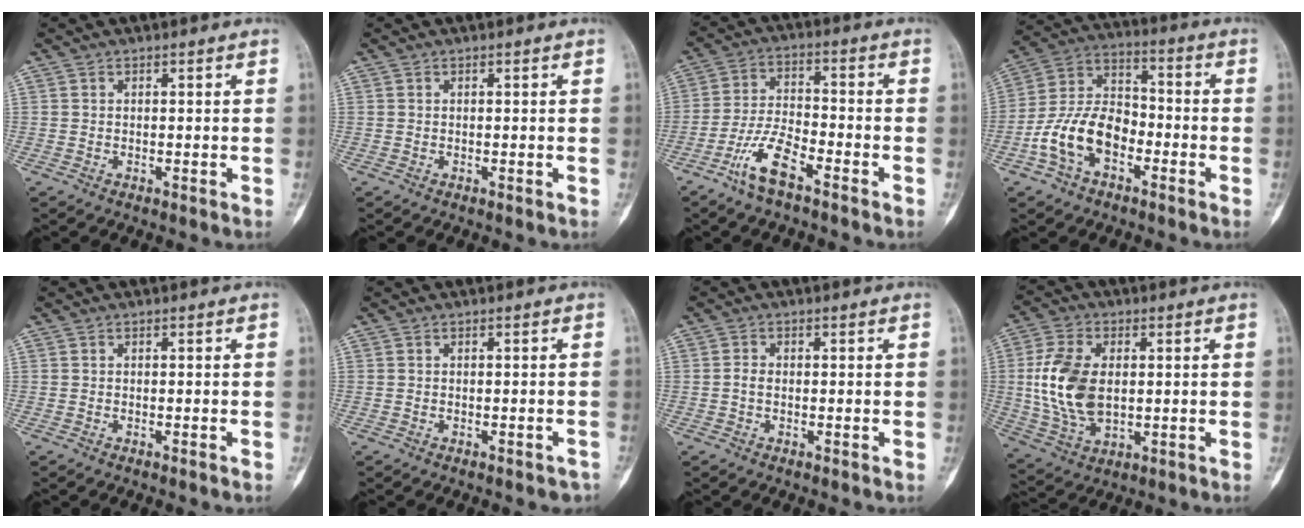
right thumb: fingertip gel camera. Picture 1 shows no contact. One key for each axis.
{"total": 0.0}
{"total": 8.6, "fx": -5.5, "fy": 2.6, "fz": 6.1, "tx": -0.130, "ty": 0.026, "tz": -0.109}
{"total": 13.2, "fx": -5.0, "fy": 8.3, "fz": 9.0, "tx": -0.164, "ty": 0.048, "tz": -0.099}
{"total": 0.5, "fx": -0.4, "fy": 0.0, "fz": 0.3, "tx": -0.010, "ty": -0.001, "tz": -0.006}
{"total": 2.5, "fx": -2.1, "fy": 1.0, "fz": 0.9, "tx": -0.012, "ty": 0.012, "tz": -0.019}
{"total": 1.3, "fx": -0.3, "fy": 0.9, "fz": 0.9, "tx": -0.015, "ty": 0.003, "tz": -0.008}
{"total": 13.6, "fx": 0.8, "fy": 8.2, "fz": 10.8, "tx": -0.216, "ty": -0.004, "tz": 0.021}